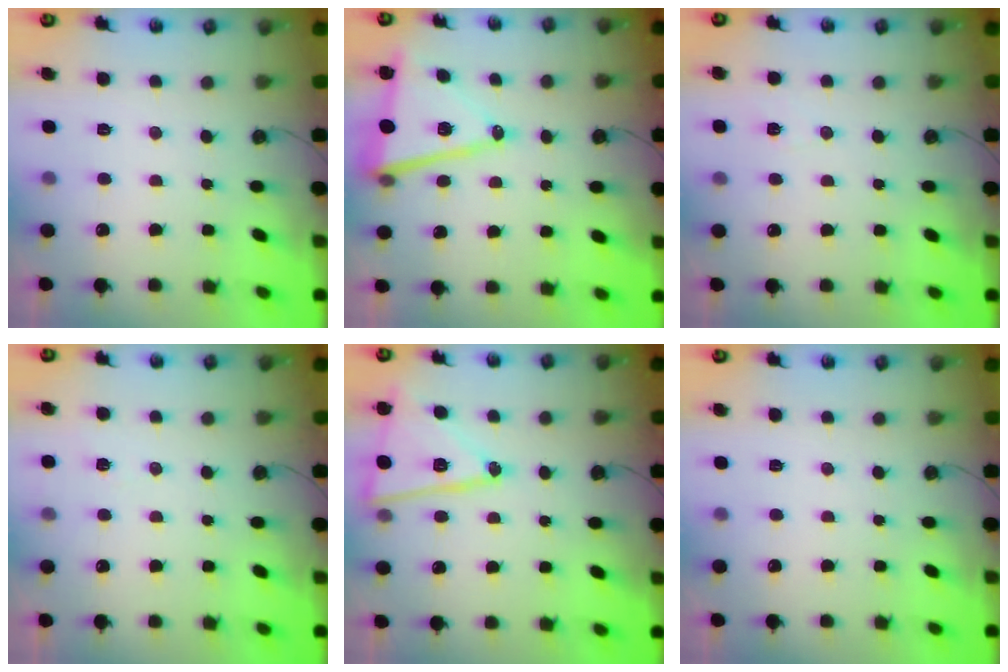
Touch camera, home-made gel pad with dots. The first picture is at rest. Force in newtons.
{"total": 14.1, "press": 13.9, "slide": 2.5}
{"total": 3.7, "press": 3.5, "slide": 1.2}
{"total": 3.3, "press": 3.0, "slide": 1.4}
{"total": 16.7, "press": 16.7, "slide": 0.7}
{"total": 0.0}